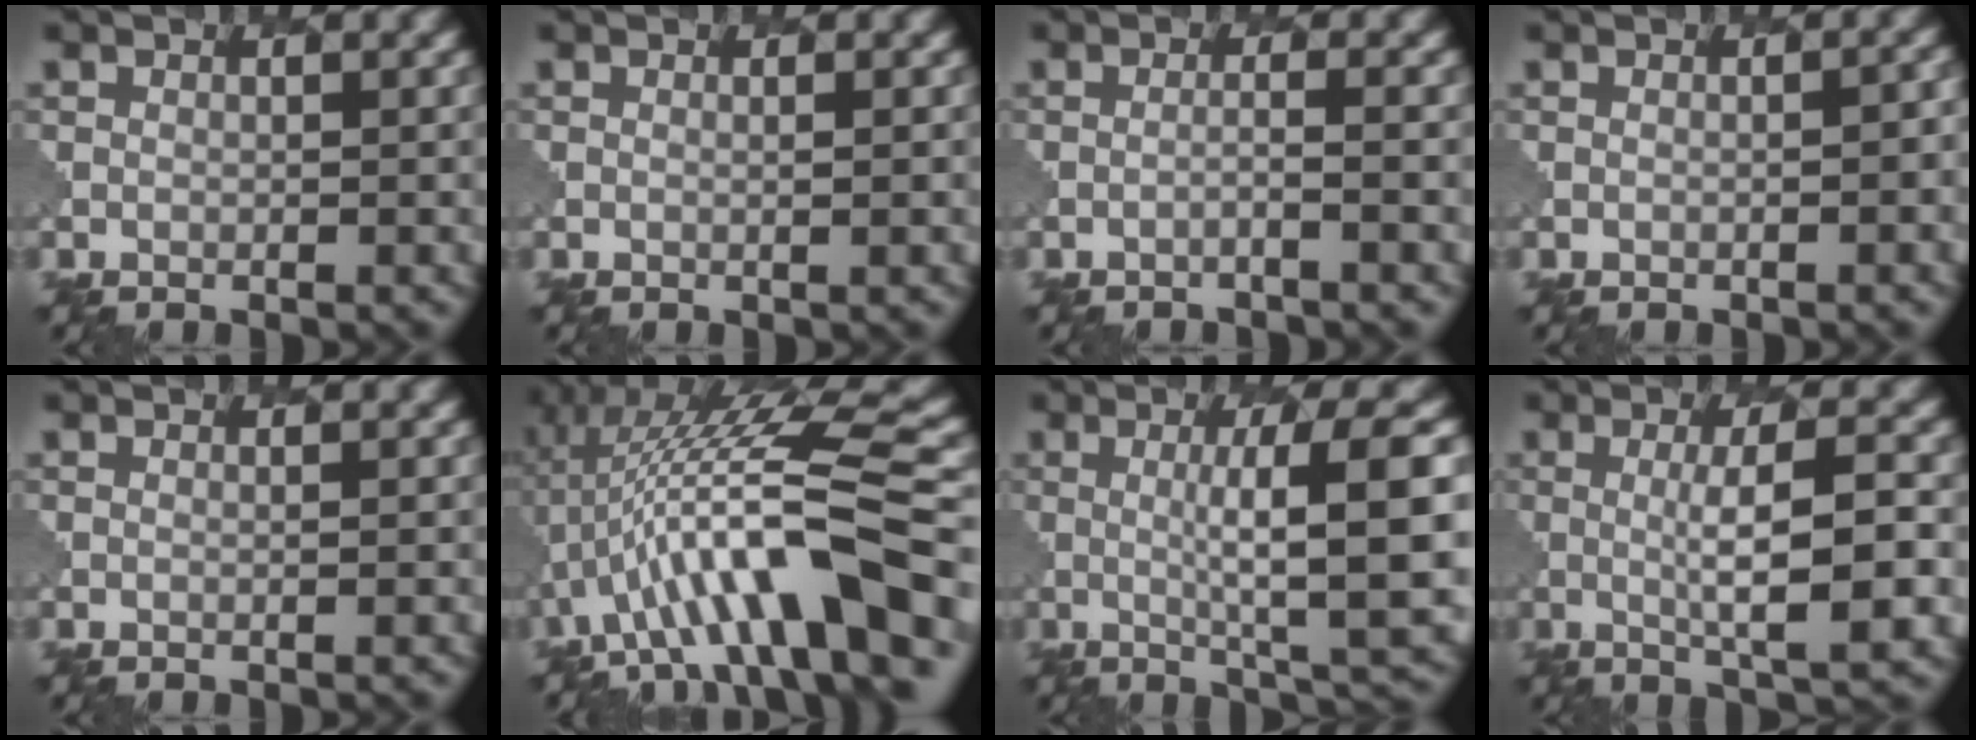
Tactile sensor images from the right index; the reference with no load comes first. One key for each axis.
{"total": 1.0, "fx": 0.6, "fy": 0.2, "fz": 0.7, "tx": -0.008, "ty": -0.001, "tz": -0.002}
{"total": 1.1, "fx": -0.2, "fy": 0.0, "fz": 1.0, "tx": -0.010, "ty": 0.006, "tz": -0.023}
{"total": 1.7, "fx": -0.4, "fy": 0.5, "fz": 1.6, "tx": -0.012, "ty": 0.013, "tz": -0.009}
{"total": 0.7, "fx": 0.5, "fy": 0.0, "fz": 0.5, "tx": -0.008, "ty": 0.001, "tz": -0.003}
{"total": 12.4, "fx": -1.7, "fy": 3.1, "fz": 11.9, "tx": -0.202, "ty": 0.030, "tz": -0.025}
{"total": 10.7, "fx": 0.9, "fy": 2.1, "fz": 10.4, "tx": -0.137, "ty": 0.000, "tz": 0.014}
{"total": 6.0, "fx": 0.5, "fy": 1.3, "fz": 5.9, "tx": -0.095, "ty": -0.002, "tz": 0.005}